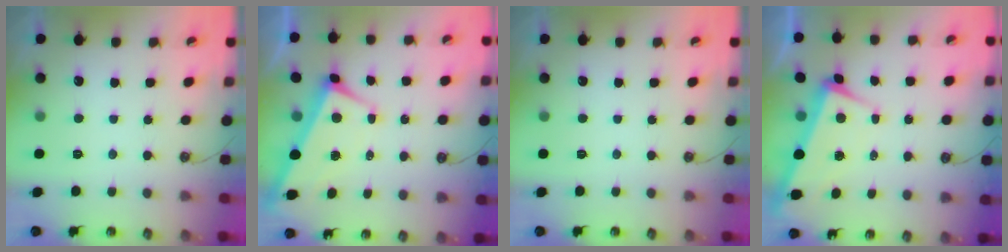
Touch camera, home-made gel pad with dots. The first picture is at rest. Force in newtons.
{"total": 2.7, "press": 2.5, "slide": 0.9}
{"total": 0.0}
{"total": 2.9, "press": 2.8, "slide": 0.8}